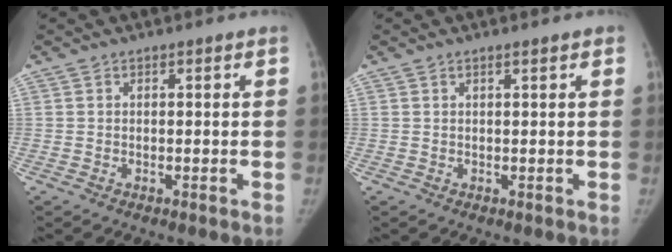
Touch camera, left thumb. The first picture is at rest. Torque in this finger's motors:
{"motor_torque": [-0.05, 0.11, -0.08, -0.03, -0.05]}